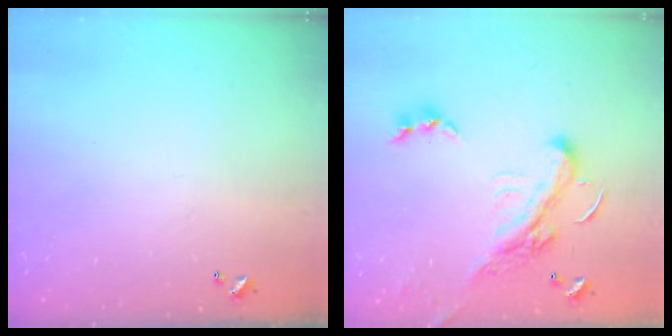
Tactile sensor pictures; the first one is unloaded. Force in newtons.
{"total": 5.4, "press": 5.2, "slide": 1.4}